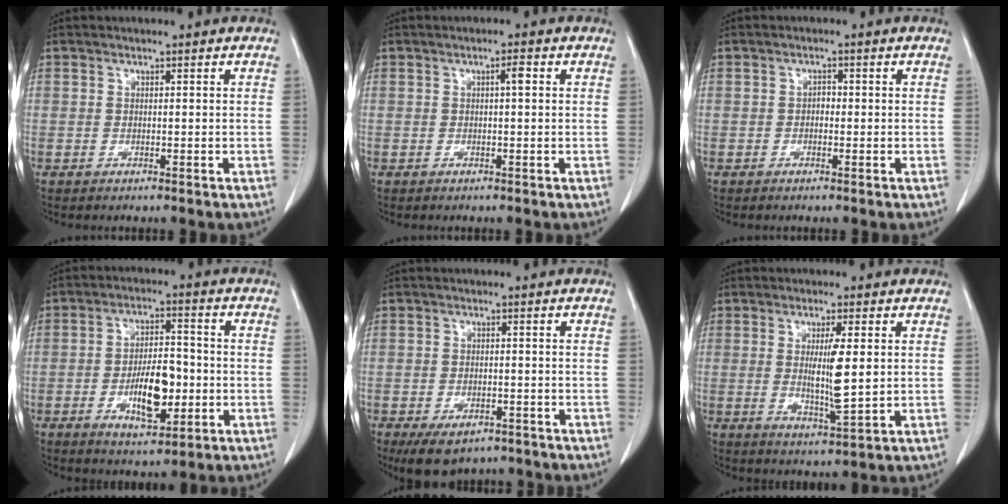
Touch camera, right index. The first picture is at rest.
{"total": 1.5, "force": [0.3, 0.1, 1.4], "torque": [-0.024, 0.004, 0.004]}
{"total": 1.1, "force": [-0.2, 0.7, 0.7], "torque": [-0.009, 0.004, -0.006]}
{"total": 9.3, "force": [-2.4, 3.6, 8.3], "torque": [-0.148, 0.005, -0.035]}
{"total": 7.0, "force": [-5.0, 3.5, 3.4], "torque": [-0.052, -0.003, -0.070]}
{"total": 7.3, "force": [0.6, 0.5, 7.2], "torque": [-0.126, -0.017, 0.012]}